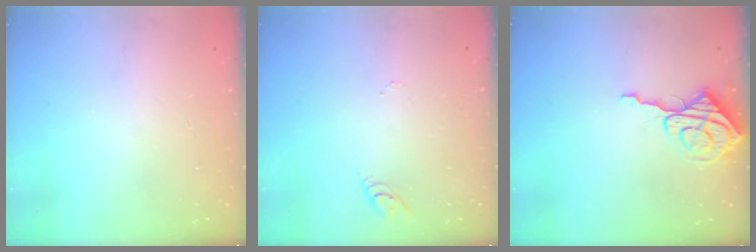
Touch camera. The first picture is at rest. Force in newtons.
{"total": 2.8, "press": 2.8, "slide": 0.2}
{"total": 8.6, "press": 8.5, "slide": 0.7}